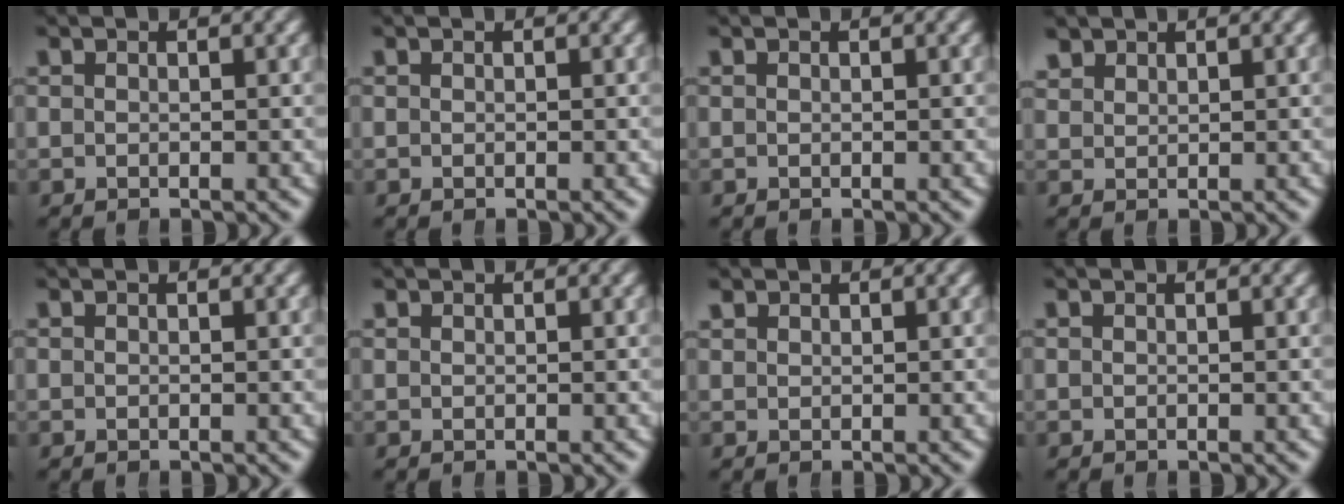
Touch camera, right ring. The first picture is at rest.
{"total": 0.0}
{"total": 0.0}
{"total": 1.6, "force": [1.5, 0.7, 0.2], "torque": [0.002, 0.007, 0.032]}
{"total": 0.0}
{"total": 0.0}
{"total": 0.9, "force": [0.9, 0.3, 0.1], "torque": [0.007, 0.006, 0.019]}
{"total": 0.0}